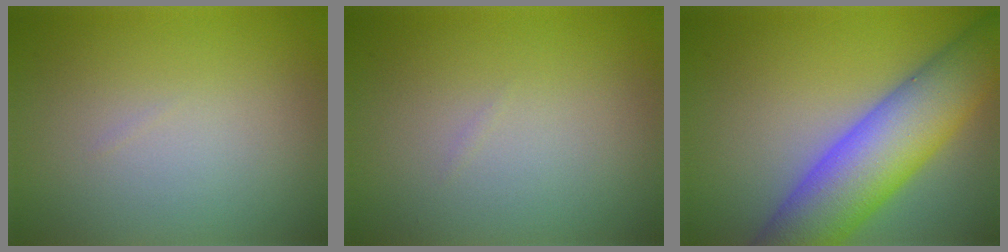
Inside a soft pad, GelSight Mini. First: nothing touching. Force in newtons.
{"total": 0.0}
{"total": 10.3, "press": 10.3, "slide": 0.7}